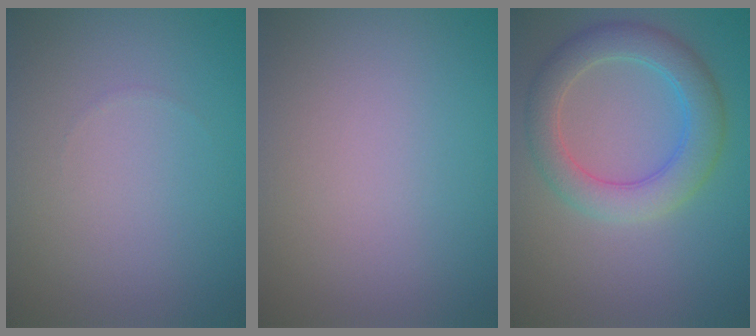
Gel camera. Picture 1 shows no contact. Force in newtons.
{"total": 0.0}
{"total": 4.9, "press": 4.9, "slide": 0.3}